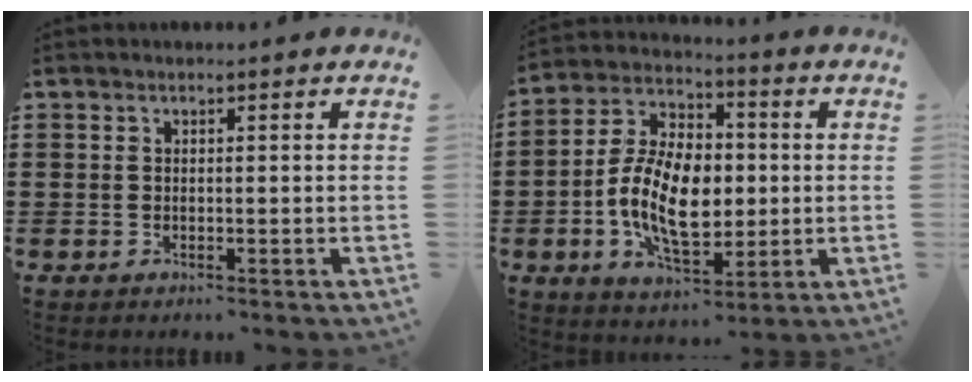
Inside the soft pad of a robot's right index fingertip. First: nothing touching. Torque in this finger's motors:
{"motor_torque": [2.14, 0.00, 1.05, 0.21]}